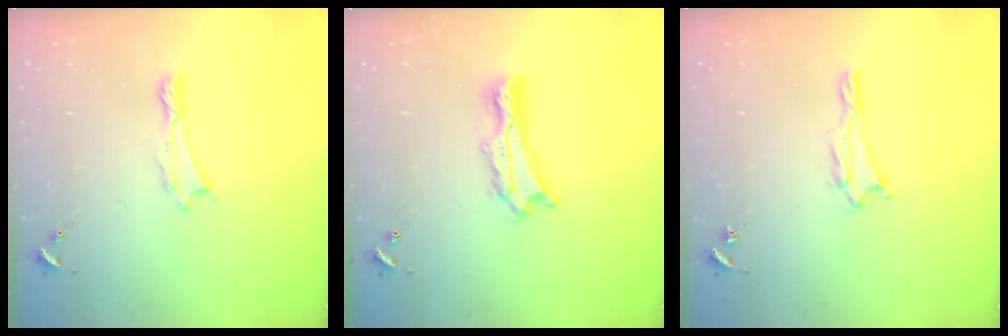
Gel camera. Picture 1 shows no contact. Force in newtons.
{"total": 2.0, "press": 2.0, "slide": 0.2}
{"total": 1.3, "press": 1.3, "slide": 0.2}